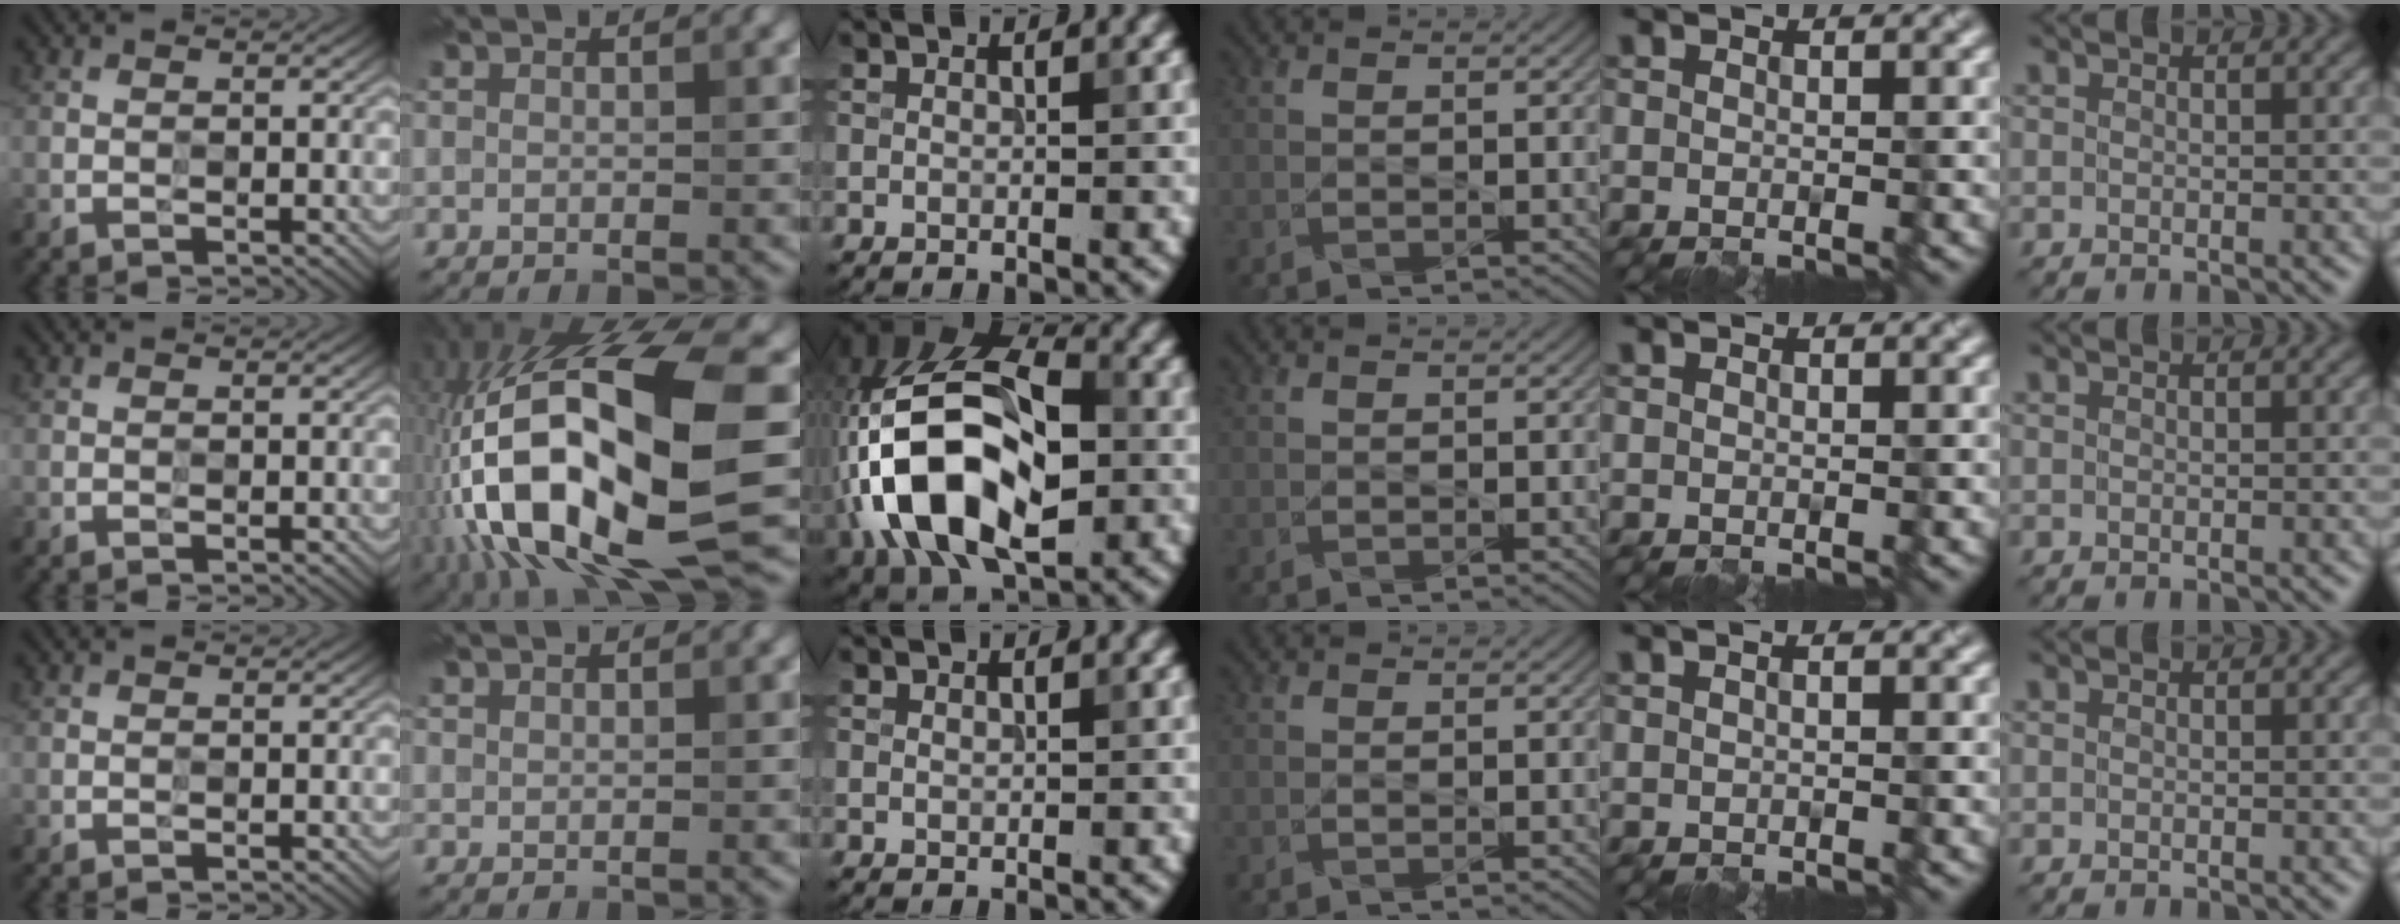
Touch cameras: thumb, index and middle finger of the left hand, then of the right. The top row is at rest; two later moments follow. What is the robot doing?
{"motion": "wipe", "object": "plastic plate"}